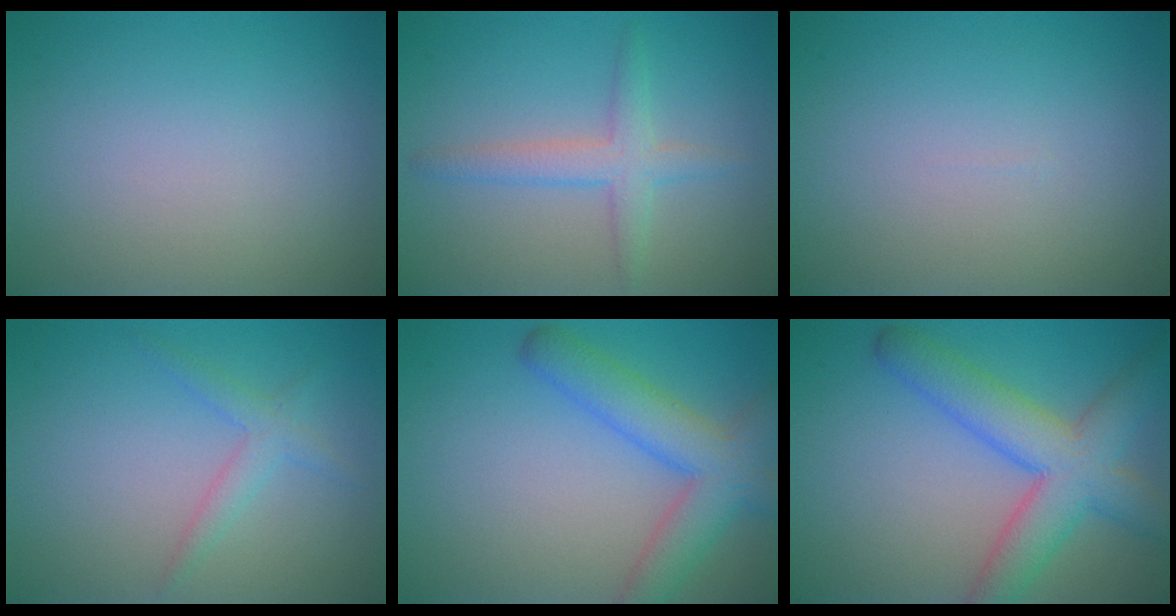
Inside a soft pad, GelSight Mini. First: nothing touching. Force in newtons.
{"total": 2.7, "press": 2.7, "slide": 0.2}
{"total": 0.0}
{"total": 1.9, "press": 1.9, "slide": 0.2}
{"total": 4.5, "press": 4.5, "slide": 0.3}
{"total": 7.0, "press": 7.0, "slide": 0.3}